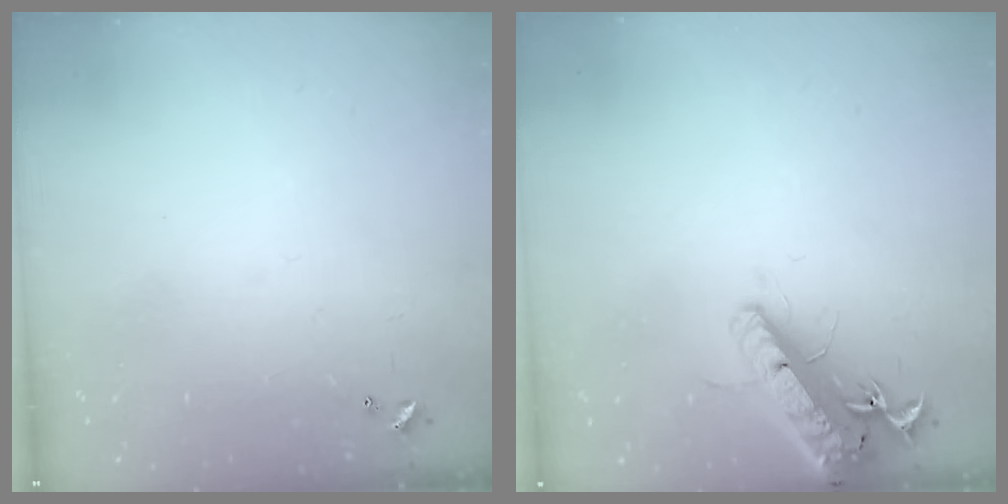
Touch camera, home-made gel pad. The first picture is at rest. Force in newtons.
{"total": 17.1, "press": 16.8, "slide": 3.4}